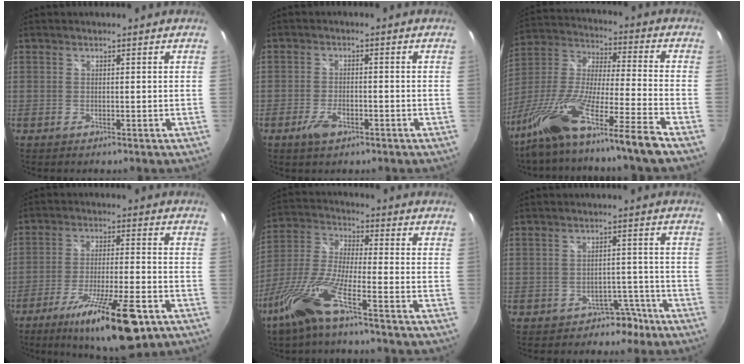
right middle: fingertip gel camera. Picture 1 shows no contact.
{"total": 4.0, "force": [-2.4, 1.8, 2.6], "torque": [-0.063, -0.004, -0.043]}
{"total": 20.0, "force": [-15.0, -1.5, 13.2], "torque": [-0.235, -0.047, -0.275]}
{"total": 16.7, "force": [-9.9, 3.3, 13.1], "torque": [-0.235, -0.037, -0.160]}
{"total": 12.3, "force": [-7.8, 1.1, 9.4], "torque": [-0.210, -0.011, -0.158]}
{"total": 4.3, "force": [-3.1, 2.9, 0.8], "torque": [-0.008, 0.022, -0.036]}